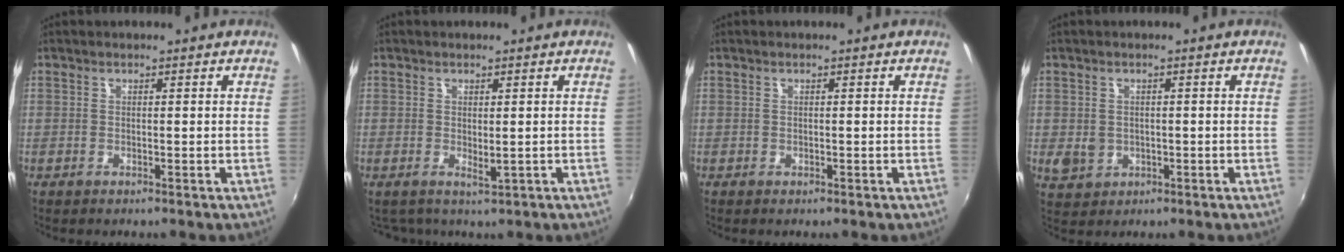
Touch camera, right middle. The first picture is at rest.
{"total": 1.5, "force": [-0.1, 1.0, 1.1], "torque": [-0.016, -0.004, 0.000]}
{"total": 0.0}
{"total": 4.0, "force": [-0.5, 3.6, 1.8], "torque": [-0.034, -0.004, -0.003]}